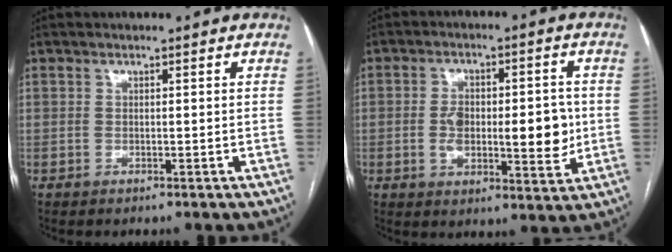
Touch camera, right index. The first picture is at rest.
{"total": 11.9, "force": [-0.7, 5.0, 10.8], "torque": [-0.168, 0.006, -0.001]}